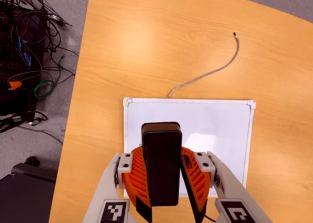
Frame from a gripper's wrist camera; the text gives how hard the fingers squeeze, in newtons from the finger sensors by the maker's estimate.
{"total": 10.7, "left": 10.5, "right": 10.9}